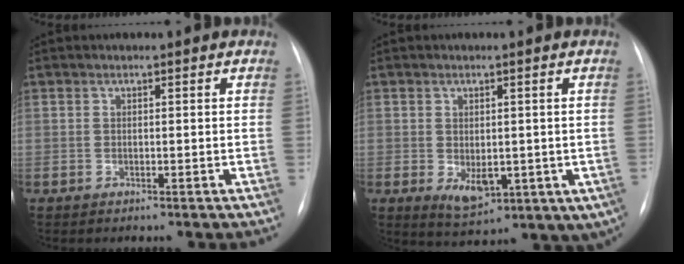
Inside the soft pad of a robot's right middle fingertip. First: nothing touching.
{"total": 9.2, "force": [-2.6, 5.2, 7.1], "torque": [-0.085, -0.004, -0.020]}